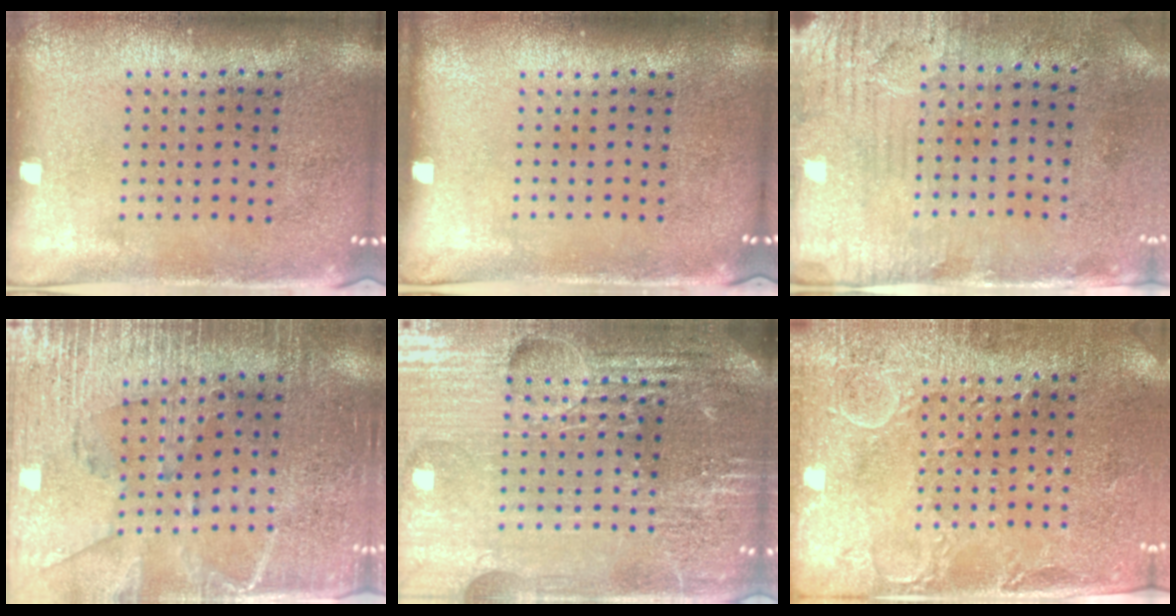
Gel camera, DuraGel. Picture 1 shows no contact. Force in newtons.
{"total": 0.0}
{"total": 3.2, "press": 2.6, "slide": 1.9}
{"total": 3.1, "press": 2.9, "slide": 1.2}
{"total": 5.9, "press": 5.3, "slide": 2.6}
{"total": 2.7, "press": 2.5, "slide": 0.9}